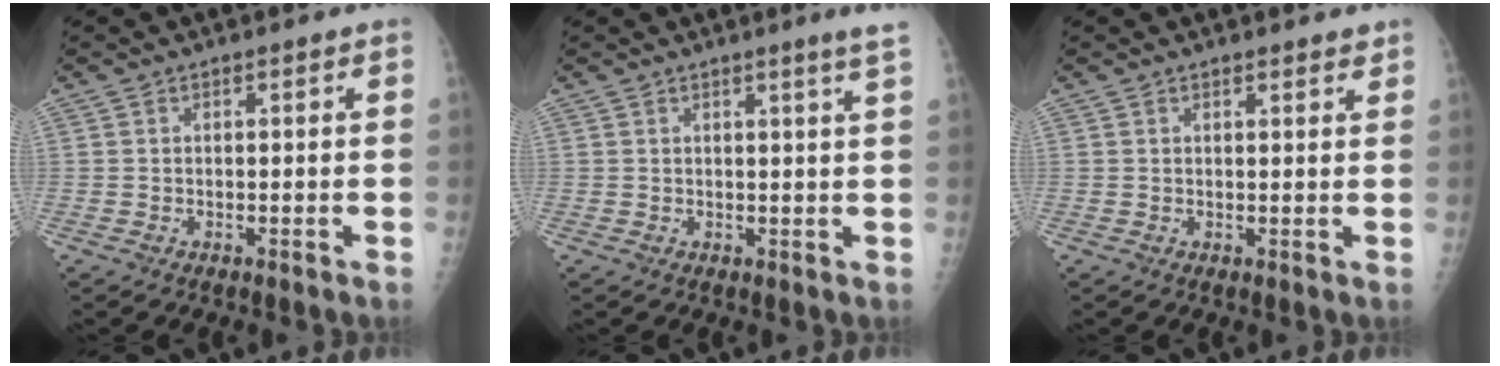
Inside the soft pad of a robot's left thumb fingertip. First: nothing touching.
{"total": 3.0, "force": [2.0, -0.8, 2.1], "torque": [-0.028, -0.013, 0.027]}
{"total": 2.1, "force": [1.8, 0.6, 0.9], "torque": [-0.001, -0.007, 0.023]}